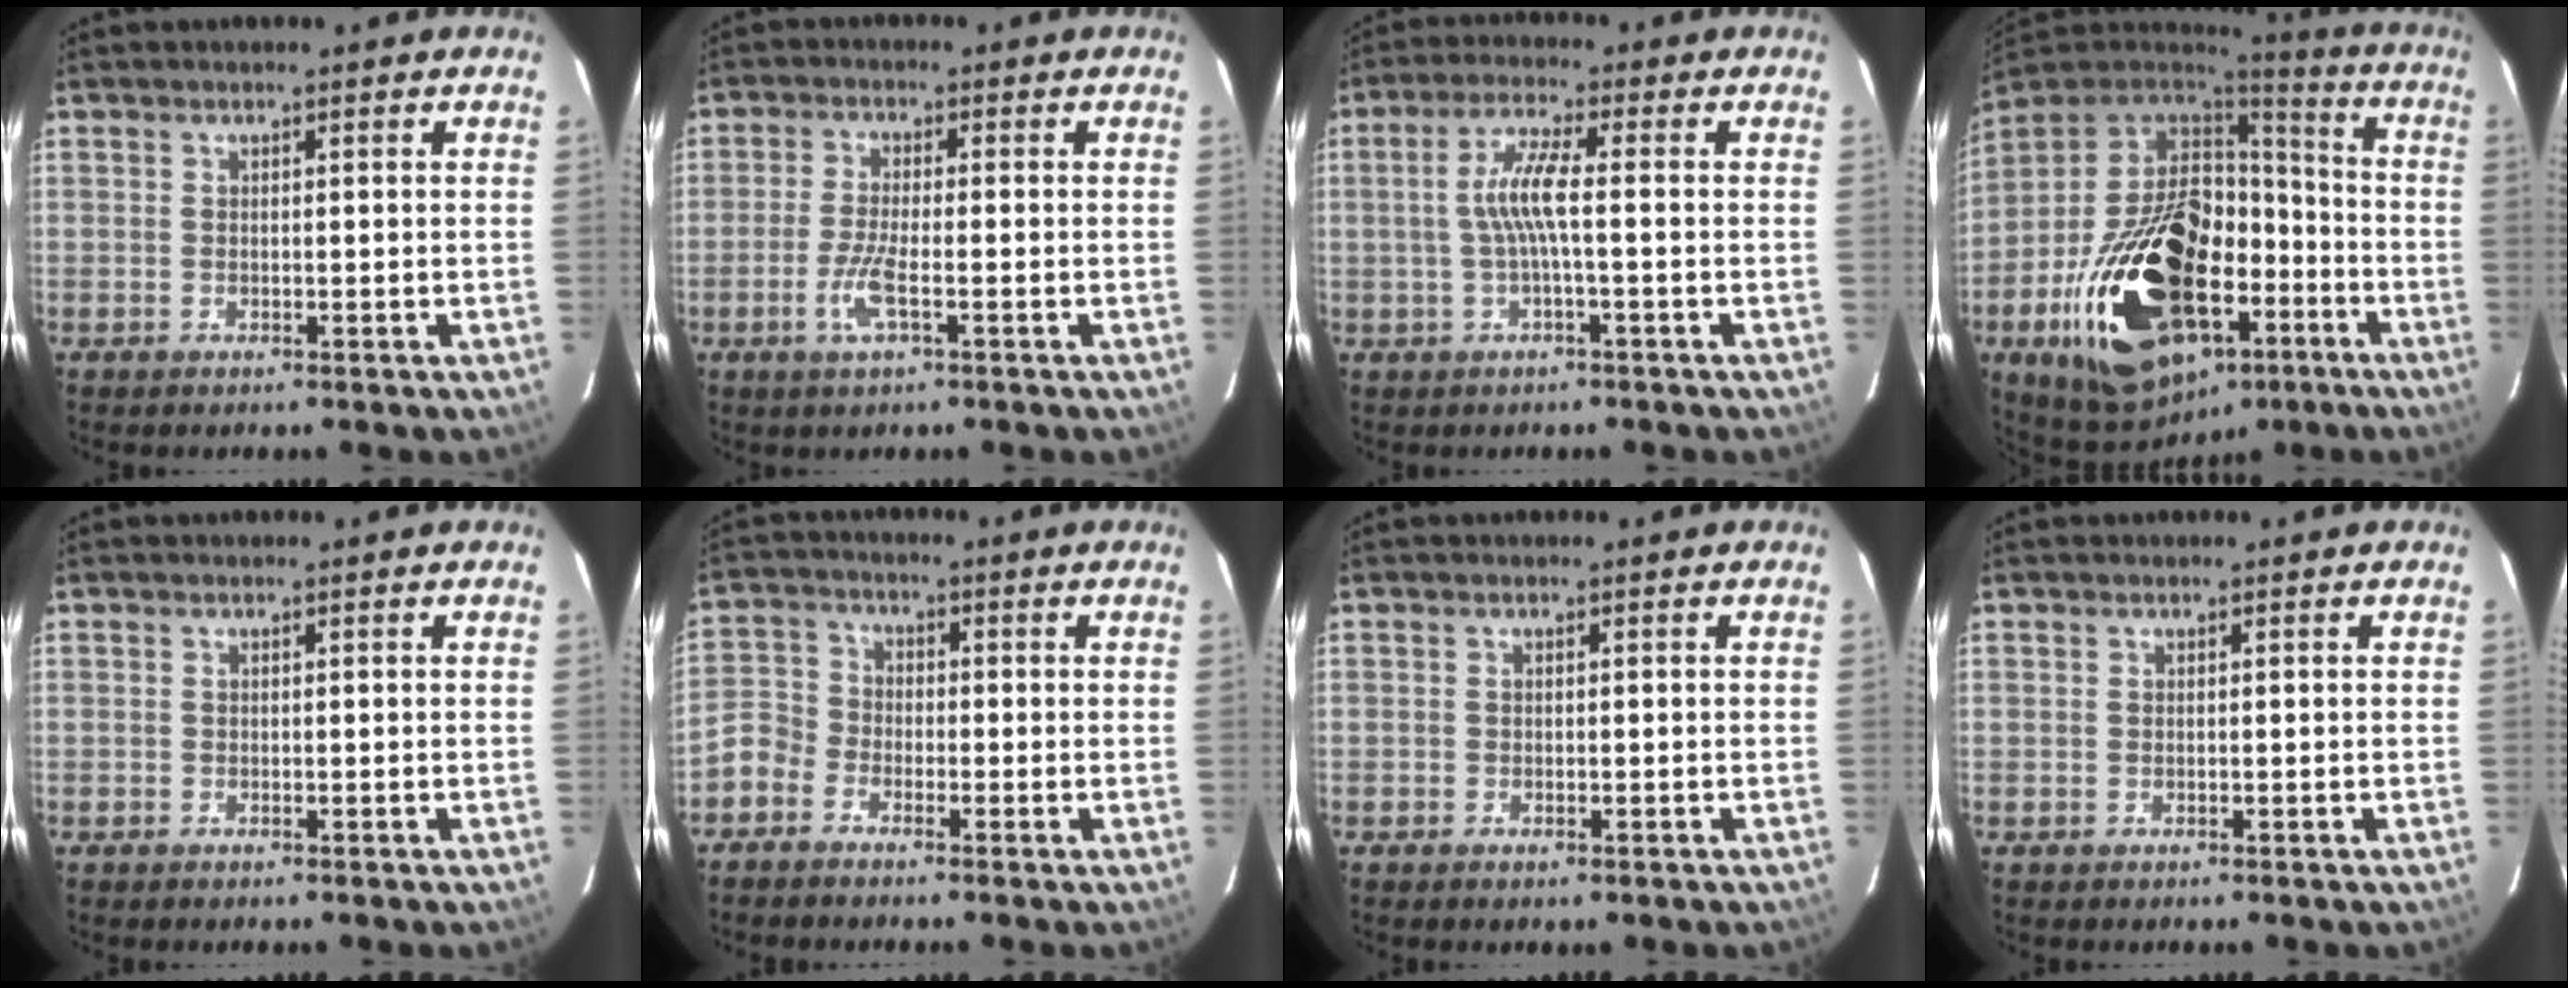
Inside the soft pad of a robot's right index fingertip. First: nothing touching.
{"total": 5.4, "force": [-2.1, 0.9, 4.9], "torque": [-0.105, -0.006, -0.044]}
{"total": 5.8, "force": [-0.7, 0.0, 5.7], "torque": [-0.119, 0.005, -0.009]}
{"total": 33.8, "force": [-11.8, 20.0, 24.5], "torque": [-0.475, 0.008, -0.158]}
{"total": 0.0}
{"total": 4.6, "force": [-3.0, 3.3, 0.9], "torque": [-0.018, 0.016, -0.076]}
{"total": 0.8, "force": [-0.5, 0.4, 0.3], "torque": [-0.007, -0.003, -0.010]}
{"total": 0.0}